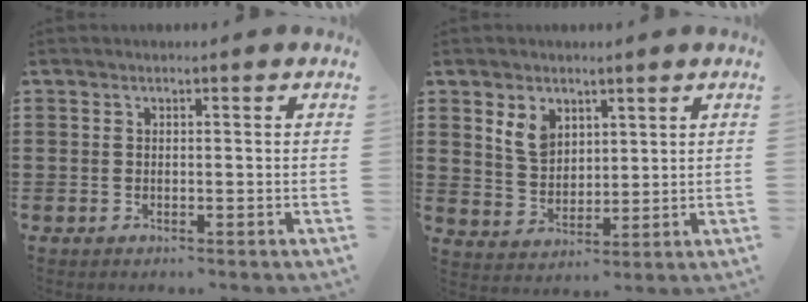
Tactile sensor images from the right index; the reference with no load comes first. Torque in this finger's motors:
{"motor_torque": [0.42, 0.33, 0.19, 0.08]}